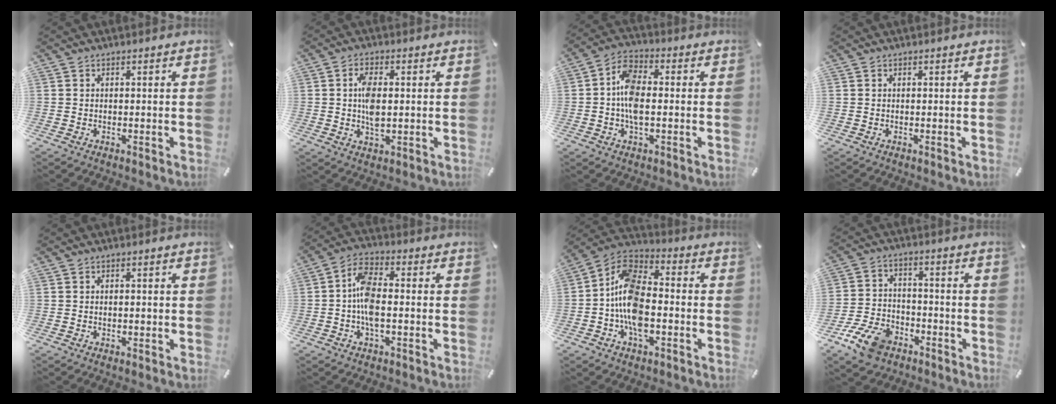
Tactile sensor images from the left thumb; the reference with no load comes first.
{"total": 6.2, "force": [0.5, 3.1, 5.4], "torque": [-0.105, -0.002, 0.001]}
{"total": 8.5, "force": [-1.0, 4.5, 7.2], "torque": [-0.156, 0.002, -0.021]}
{"total": 0.0}
{"total": 1.0, "force": [0.0, 0.6, 0.9], "torque": [-0.017, 0.002, -0.002]}
{"total": 8.3, "force": [-1.3, 3.8, 7.2], "torque": [-0.156, 0.001, -0.025]}
{"total": 13.3, "force": [-4.2, 7.8, 9.9], "torque": [-0.219, 0.014, -0.080]}
{"total": 10.6, "force": [-6.2, 6.8, 5.2], "torque": [-0.105, 0.040, -0.111]}